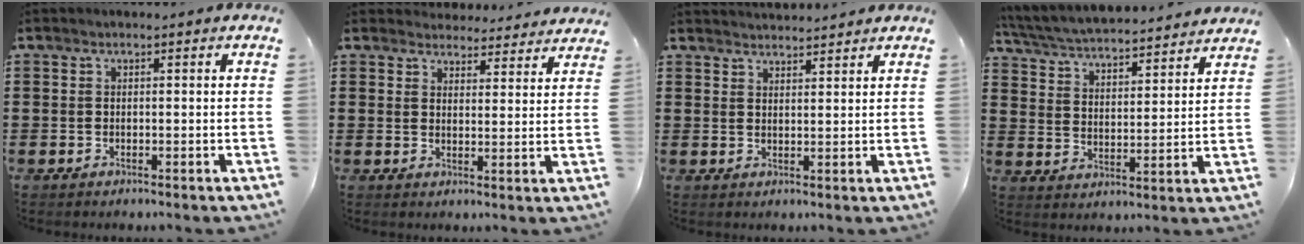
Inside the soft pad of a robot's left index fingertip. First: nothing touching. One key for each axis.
{"total": 3.9, "fx": 3.9, "fy": 0.5, "fz": 0.2, "tx": -0.010, "ty": -0.021, "tz": 0.070}
{"total": 2.4, "fx": 2.4, "fy": -0.2, "fz": -0.1, "tx": -0.004, "ty": -0.007, "tz": 0.046}
{"total": 4.9, "fx": 4.8, "fy": 0.0, "fz": 0.9, "tx": -0.043, "ty": -0.033, "tz": 0.079}